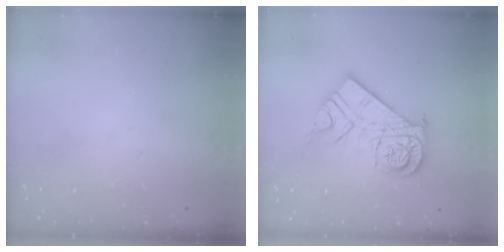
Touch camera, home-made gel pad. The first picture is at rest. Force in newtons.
{"total": 16.2, "press": 16.1, "slide": 1.6}